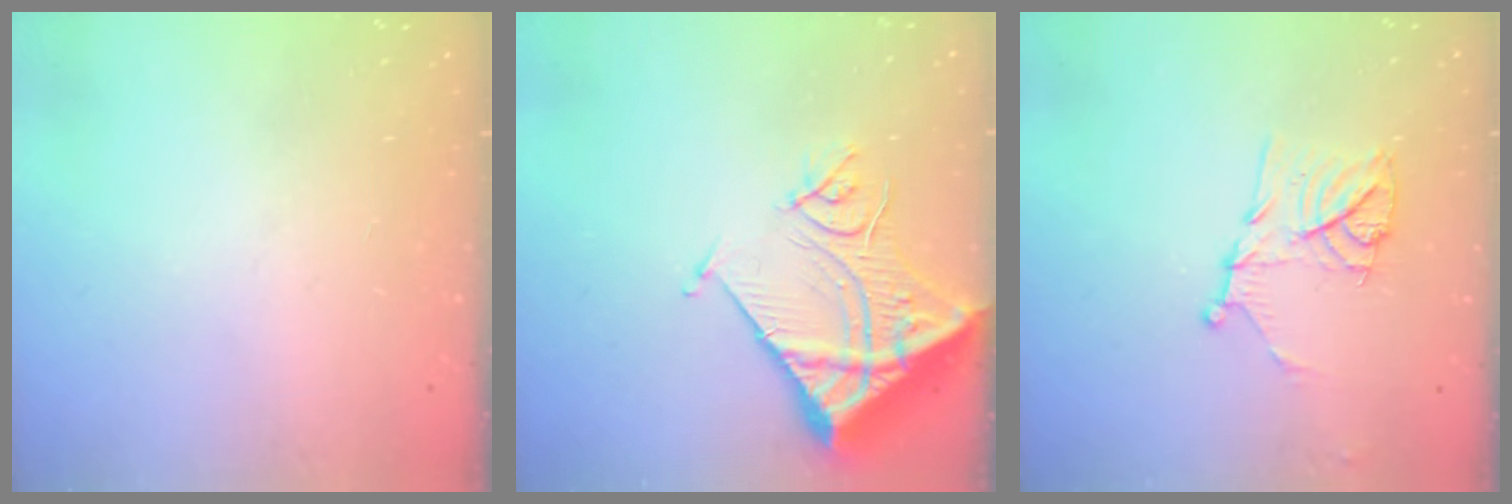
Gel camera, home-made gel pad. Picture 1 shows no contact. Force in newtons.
{"total": 13.5, "press": 13.4, "slide": 1.8}
{"total": 11.8, "press": 11.8, "slide": 0.5}